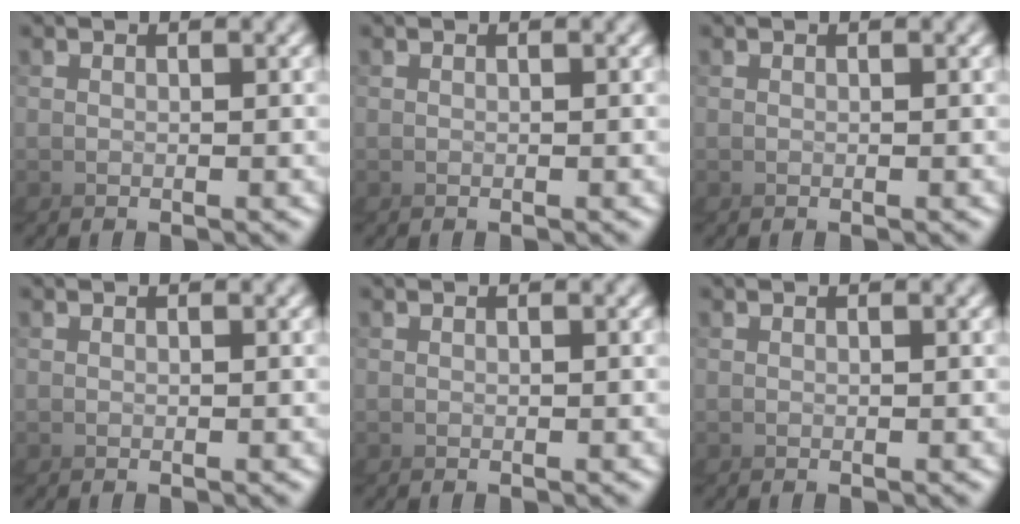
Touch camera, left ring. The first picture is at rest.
{"total": 0.0}
{"total": 0.0}
{"total": 0.0}
{"total": 0.0}
{"total": 0.0}